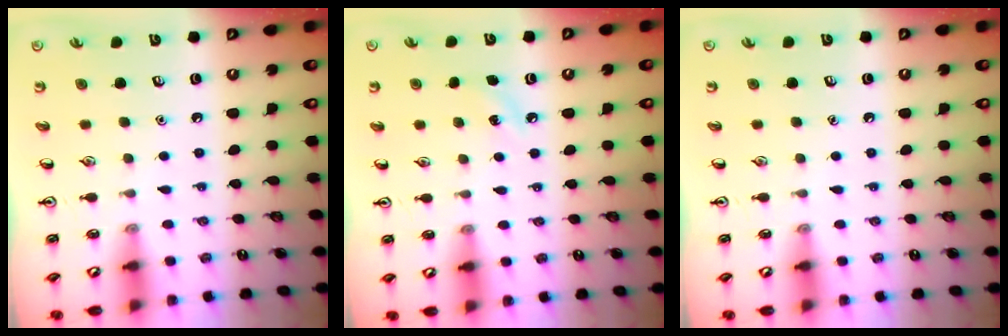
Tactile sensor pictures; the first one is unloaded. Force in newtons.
{"total": 4.2, "press": 3.9, "slide": 1.5}
{"total": 0.0}